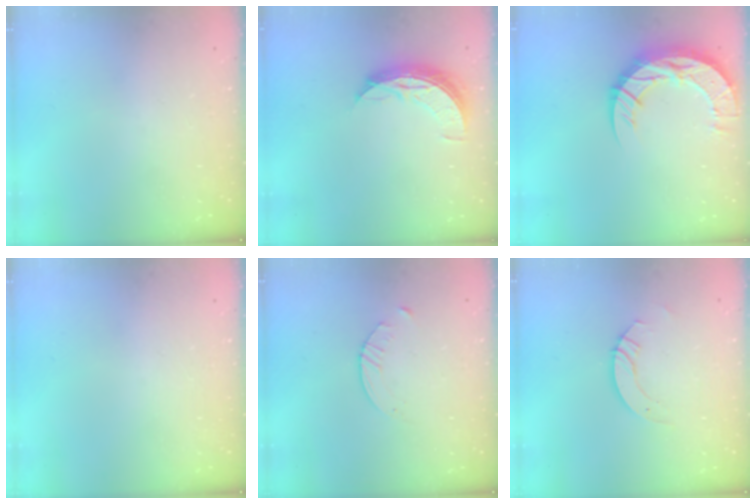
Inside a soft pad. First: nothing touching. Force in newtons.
{"total": 7.9, "press": 7.9, "slide": 0.4}
{"total": 16.1, "press": 16.0, "slide": 1.4}
{"total": 0.0}
{"total": 2.0, "press": 2.0, "slide": 0.3}
{"total": 3.7, "press": 3.7, "slide": 0.3}